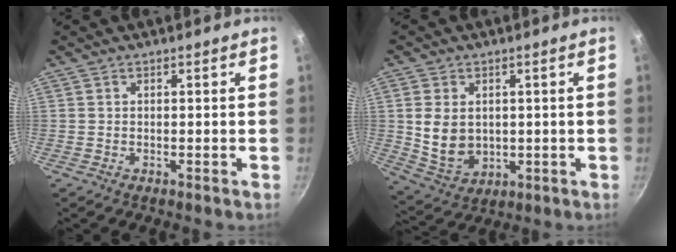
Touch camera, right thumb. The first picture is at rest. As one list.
[{"total": 9.2, "force": [0.9, 6.9, 6.0], "torque": [-0.098, -0.014, 0.034]}]